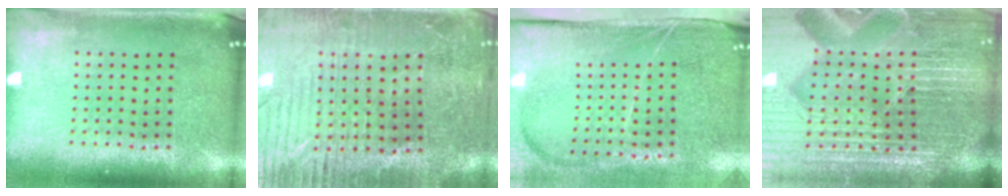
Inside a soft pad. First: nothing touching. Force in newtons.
{"total": 3.1, "press": 3.1, "slide": 0.6}
{"total": 4.2, "press": 3.4, "slide": 2.4}
{"total": 7.2, "press": 6.3, "slide": 3.4}